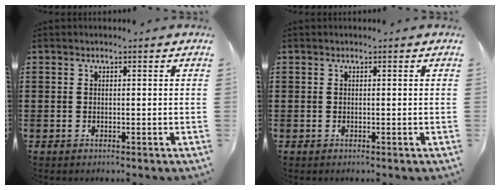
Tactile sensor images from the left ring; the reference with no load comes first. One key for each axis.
{"total": 0.0}